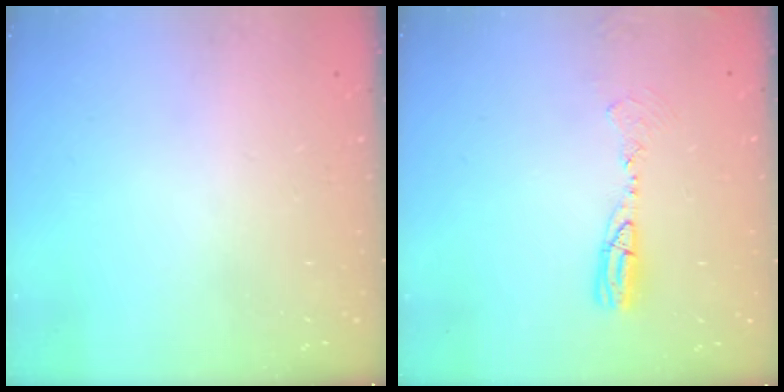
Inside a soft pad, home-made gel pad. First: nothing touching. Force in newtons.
{"total": 7.8, "press": 7.5, "slide": 2.2}